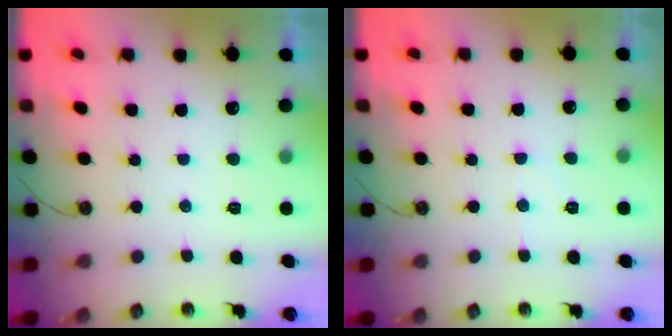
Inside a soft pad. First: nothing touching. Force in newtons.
{"total": 3.9, "press": 3.9, "slide": 0.6}